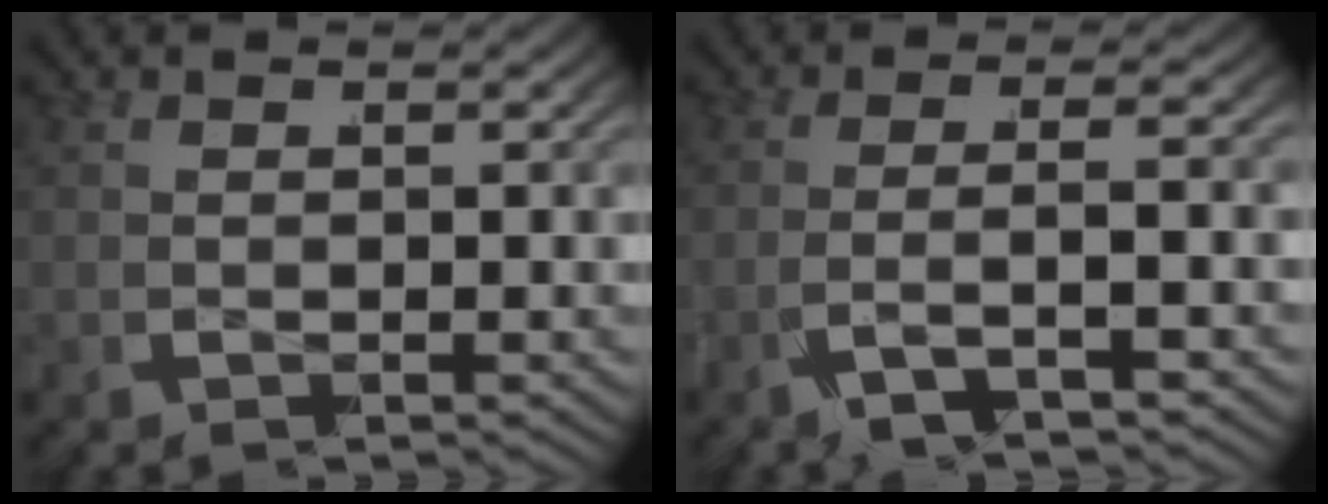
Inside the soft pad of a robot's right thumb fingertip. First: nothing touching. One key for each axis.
{"total": 3.6, "fx": -1.9, "fy": 0.4, "fz": 3.1, "tx": -0.082, "ty": 0.007, "tz": -0.037}